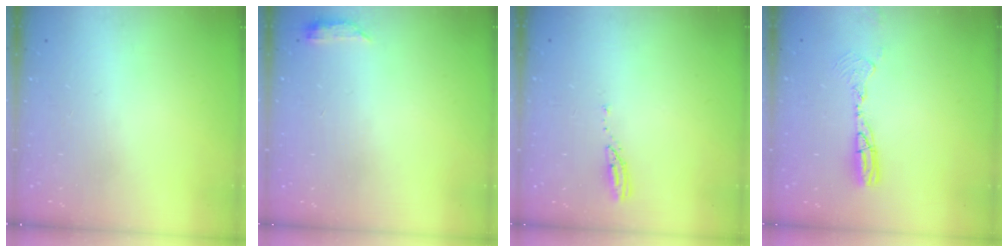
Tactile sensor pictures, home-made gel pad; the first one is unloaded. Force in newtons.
{"total": 3.5, "press": 3.5, "slide": 0.6}
{"total": 3.0, "press": 2.9, "slide": 0.3}
{"total": 9.2, "press": 9.0, "slide": 2.2}